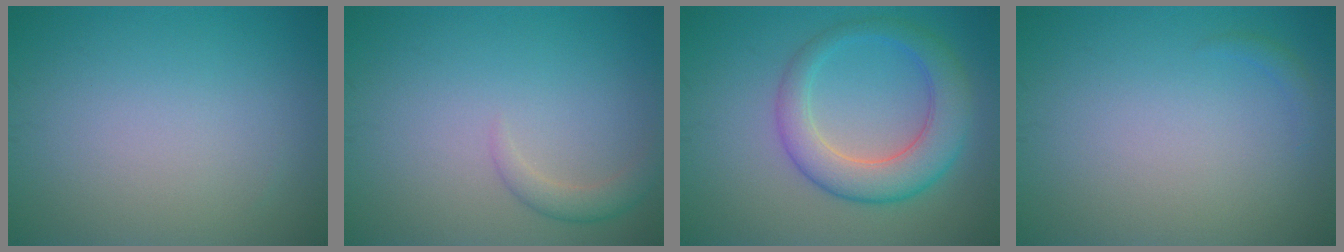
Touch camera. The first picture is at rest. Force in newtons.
{"total": 1.7, "press": 1.7, "slide": 0.1}
{"total": 5.6, "press": 5.6, "slide": 0.1}
{"total": 0.7, "press": 0.7, "slide": 0.1}